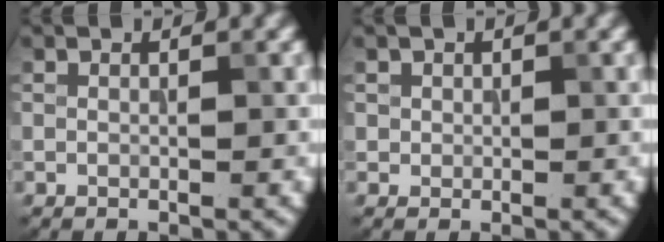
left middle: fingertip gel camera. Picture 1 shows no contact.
{"total": 0.8, "force": [0.3, 0.7, 0.1], "torque": [0.006, -0.003, 0.006]}